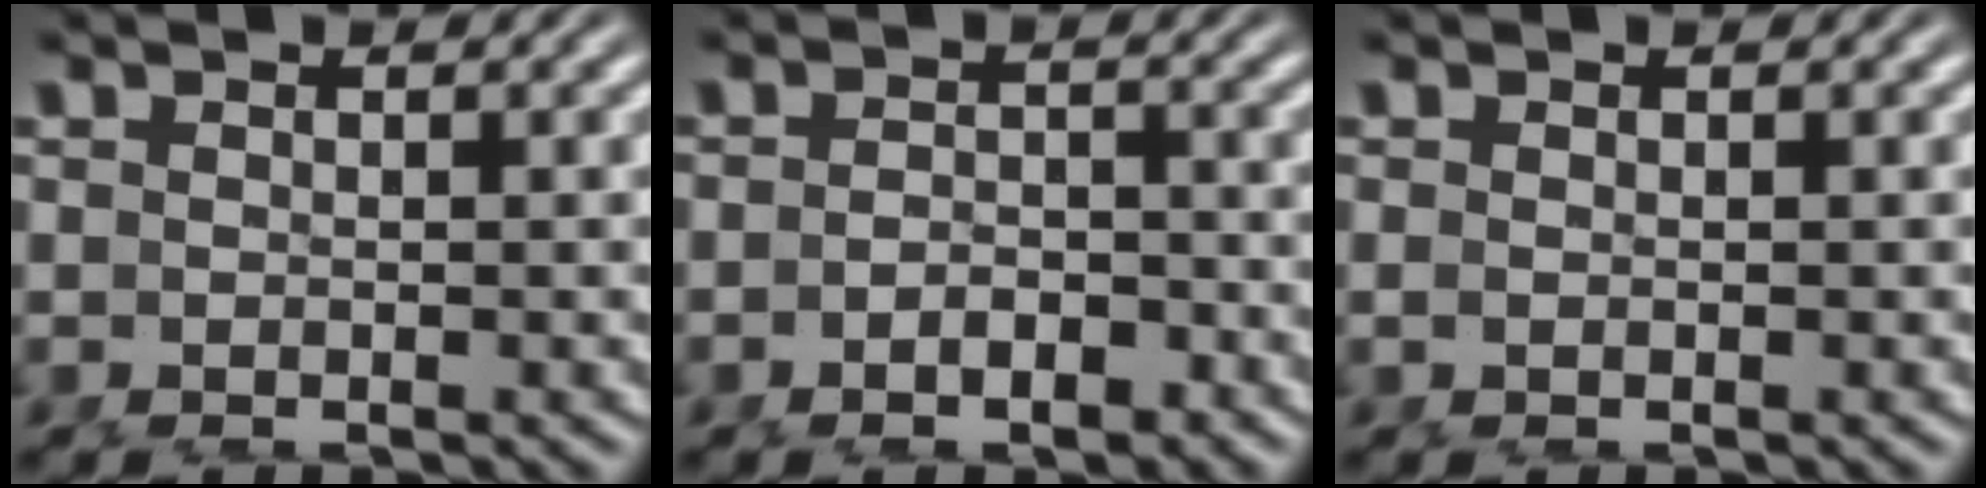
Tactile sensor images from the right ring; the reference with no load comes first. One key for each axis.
{"total": 2.4, "fx": -2.0, "fy": 0.9, "fz": 1.1, "tx": 0.004, "ty": 0.008, "tz": -0.039}
{"total": 0.5, "fx": 0.0, "fy": -0.4, "fz": 0.2, "tx": -0.003, "ty": -0.002, "tz": 0.004}